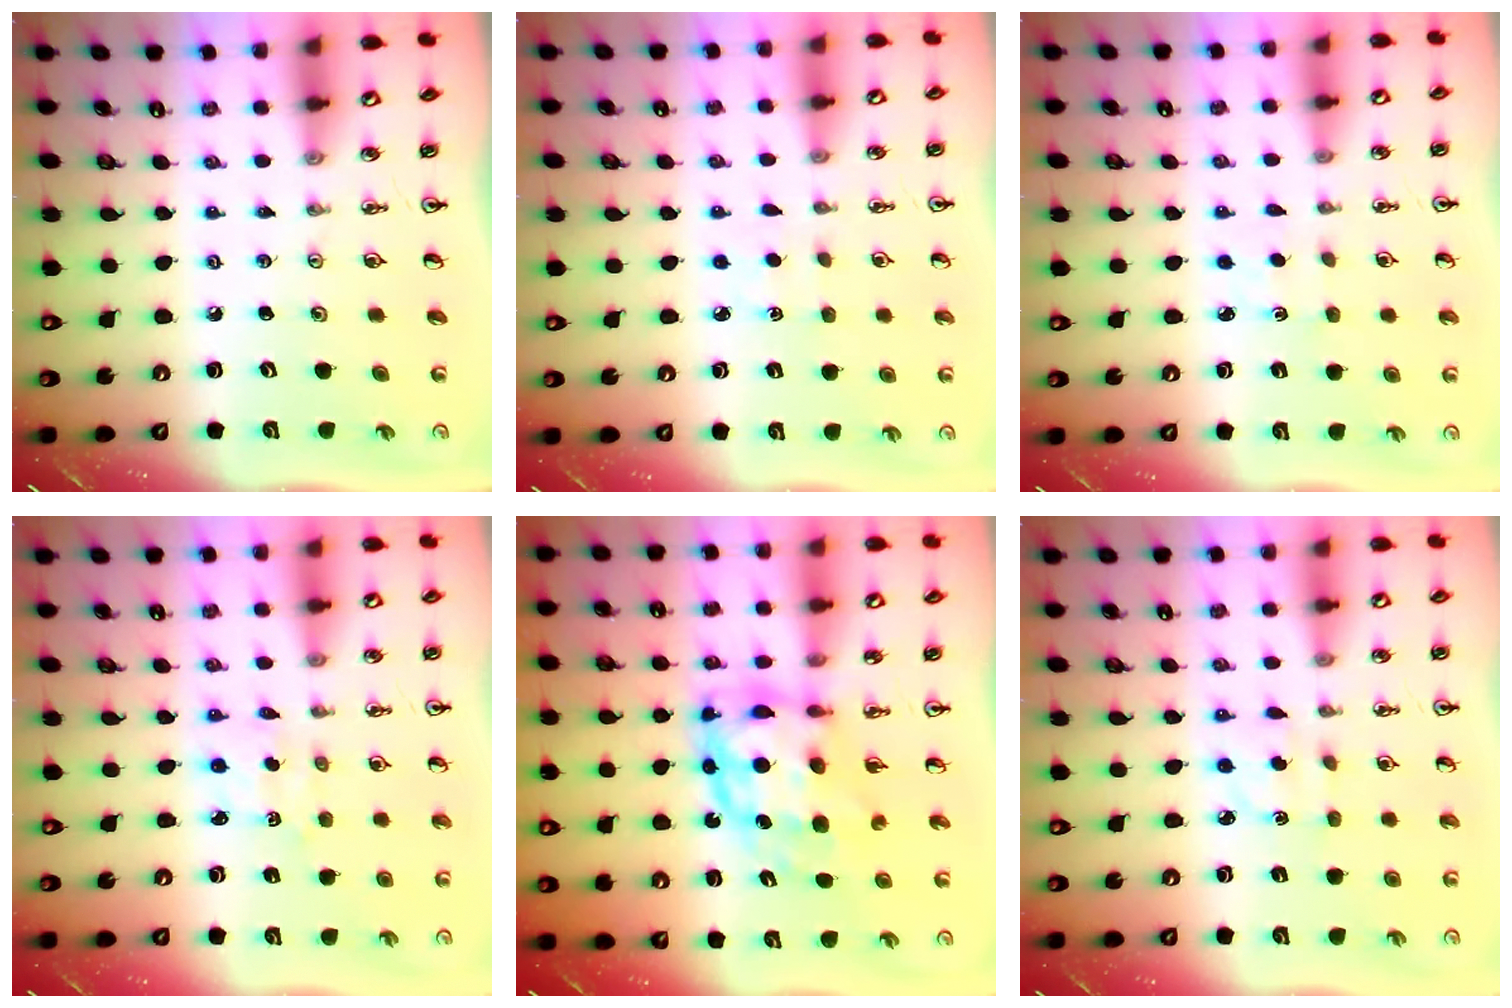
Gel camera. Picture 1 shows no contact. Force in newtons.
{"total": 1.5, "press": 1.5, "slide": 0.2}
{"total": 1.3, "press": 1.3, "slide": 0.3}
{"total": 1.8, "press": 1.8, "slide": 0.5}
{"total": 10.3, "press": 10.3, "slide": 0.9}
{"total": 2.4, "press": 2.2, "slide": 0.8}